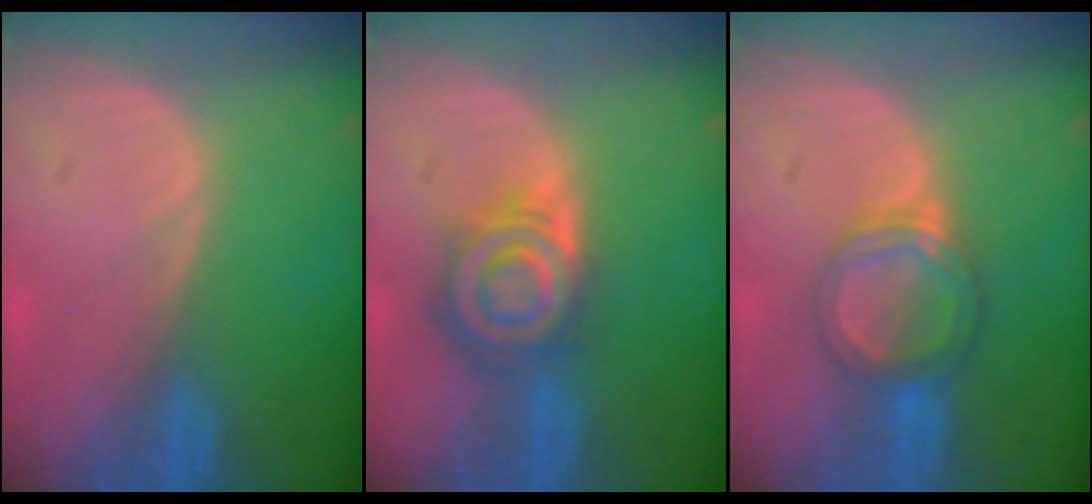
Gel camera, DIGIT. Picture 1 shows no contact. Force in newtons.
{"total": 8.1, "press": 7.2, "slide": 3.9}
{"total": 5.3, "press": 5.0, "slide": 1.7}